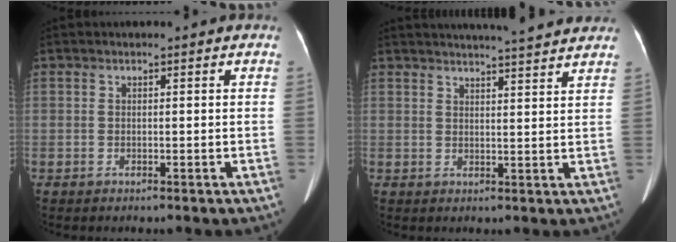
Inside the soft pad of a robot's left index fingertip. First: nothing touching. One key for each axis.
{"total": 11.8, "fx": 10.9, "fy": 0.3, "fz": 4.5, "tx": -0.064, "ty": 0.011, "tz": 0.128}